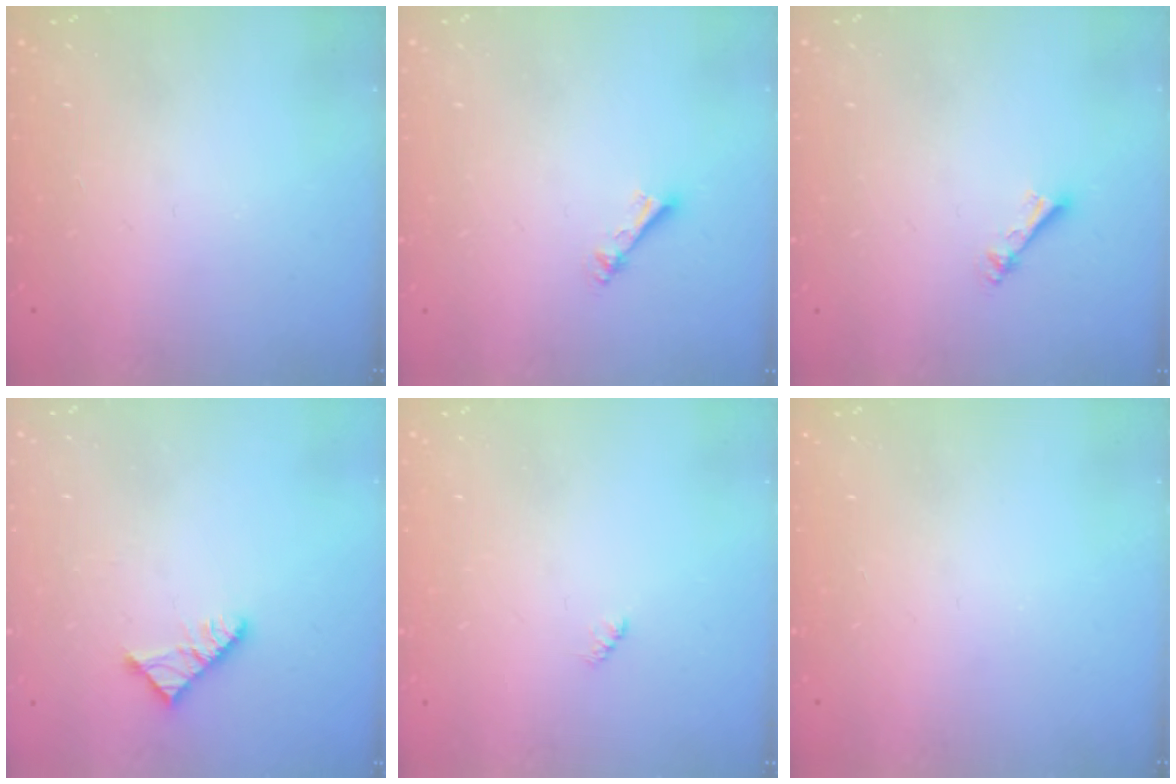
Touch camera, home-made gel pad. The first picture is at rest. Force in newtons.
{"total": 2.4, "press": 2.4, "slide": 0.4}
{"total": 2.4, "press": 2.4, "slide": 0.4}
{"total": 4.4, "press": 4.4, "slide": 0.6}
{"total": 1.9, "press": 1.9, "slide": 0.4}
{"total": 0.0}